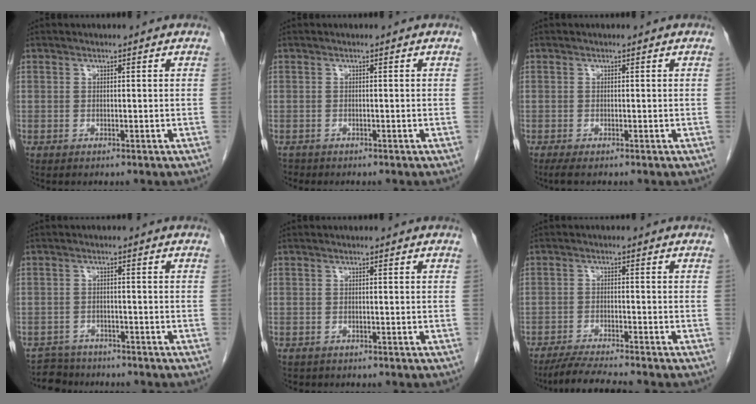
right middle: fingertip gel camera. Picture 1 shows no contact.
{"total": 0.8, "force": [-0.7, 0.3, -0.1], "torque": [-0.007, -0.002, -0.014]}
{"total": 1.1, "force": [-0.9, 0.0, 0.7], "torque": [-0.017, -0.006, -0.016]}
{"total": 3.8, "force": [-3.4, 1.3, -0.9], "torque": [0.015, -0.004, -0.059]}
{"total": 0.9, "force": [-0.7, 0.5, 0.0], "torque": [-0.013, 0.000, -0.010]}
{"total": 5.9, "force": [-5.3, -0.8, 2.4], "torque": [-0.042, -0.022, -0.094]}